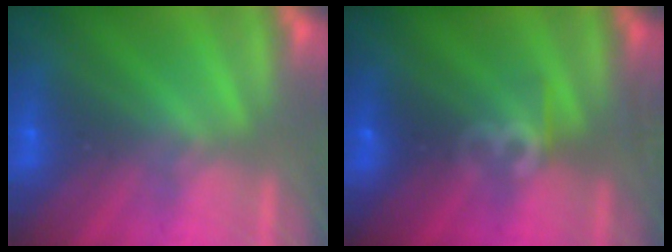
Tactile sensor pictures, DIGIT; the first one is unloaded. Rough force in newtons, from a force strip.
{"total": 3.3}